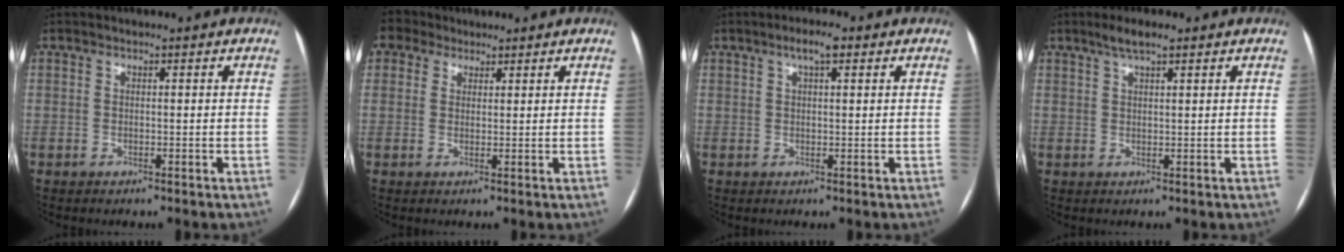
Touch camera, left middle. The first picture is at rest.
{"total": 3.7, "force": [2.9, 2.4, 0.1], "torque": [-0.005, 0.024, 0.050]}
{"total": 3.3, "force": [1.7, 0.8, 2.6], "torque": [-0.048, 0.011, 0.029]}
{"total": 3.3, "force": [2.3, 0.5, 2.3], "torque": [-0.047, 0.011, 0.043]}